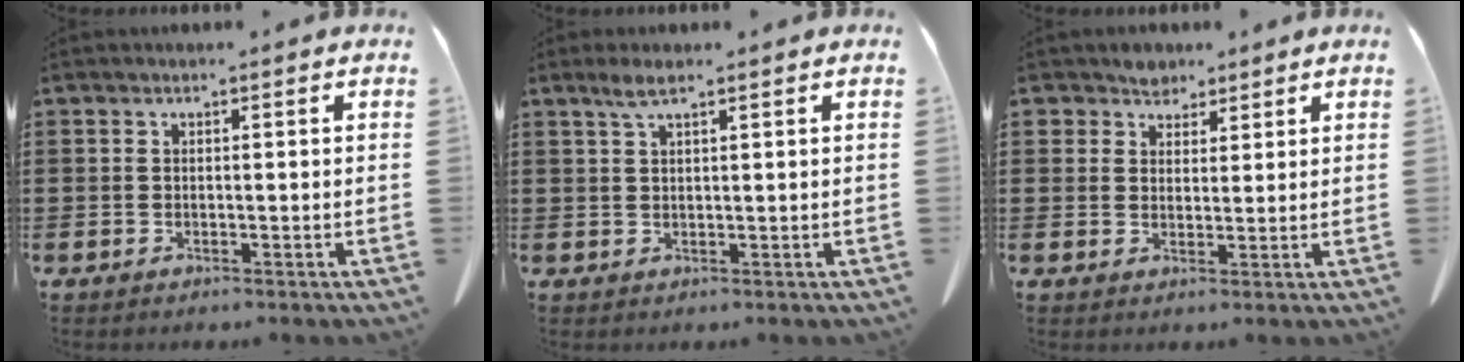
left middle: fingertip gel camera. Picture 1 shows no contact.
{"total": 2.5, "force": [1.6, 0.4, 1.9], "torque": [-0.039, 0.003, 0.028]}
{"total": 3.3, "force": [2.7, 2.0, 0.1], "torque": [-0.016, 0.007, 0.050]}